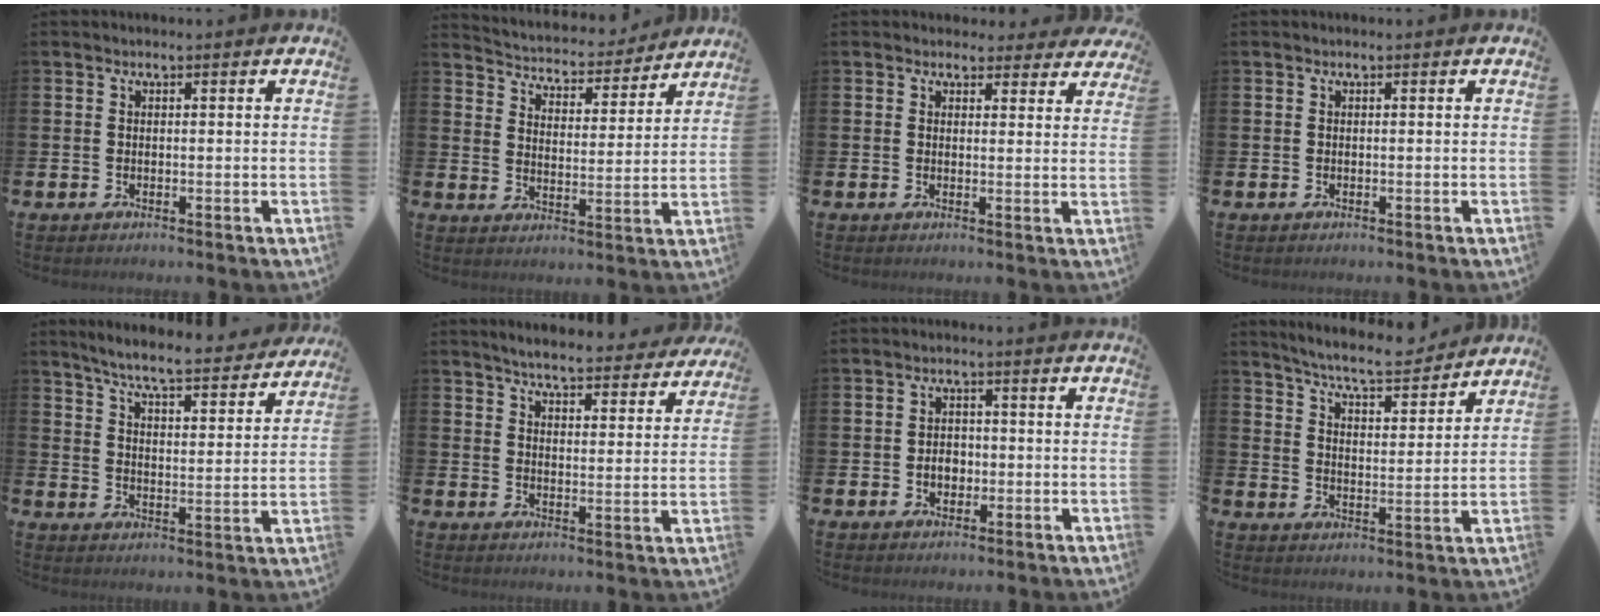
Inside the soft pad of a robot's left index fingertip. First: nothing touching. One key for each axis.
{"total": 4.9, "fx": 4.7, "fy": 1.3, "fz": 0.2, "tx": -0.028, "ty": -0.043, "tz": 0.076}
{"total": 3.0, "fx": 2.7, "fy": 1.4, "fz": 0.1, "tx": 0.008, "ty": -0.014, "tz": 0.044}
{"total": 0.0}
{"total": 6.9, "fx": 6.5, "fy": 0.2, "fz": 2.4, "tx": -0.064, "ty": -0.050, "tz": 0.107}
{"total": 5.5, "fx": 5.4, "fy": 0.4, "fz": 1.3, "tx": -0.033, "ty": -0.042, "tz": 0.087}
{"total": 2.8, "fx": -0.6, "fy": 2.2, "fz": 1.6, "tx": -0.014, "ty": -0.003, "tz": -0.018}
{"total": 7.3, "fx": 7.0, "fy": 0.4, "fz": 2.0, "tx": -0.061, "ty": -0.046, "tz": 0.122}